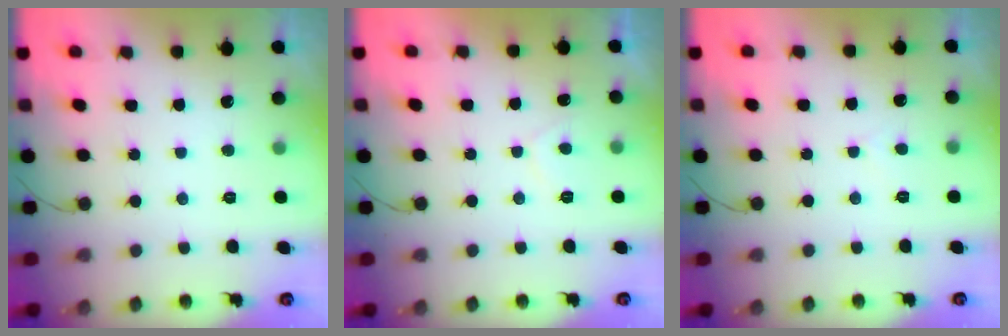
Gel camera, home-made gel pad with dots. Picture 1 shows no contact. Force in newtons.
{"total": 1.3, "press": 1.2, "slide": 0.6}
{"total": 2.2, "press": 2.2, "slide": 0.3}